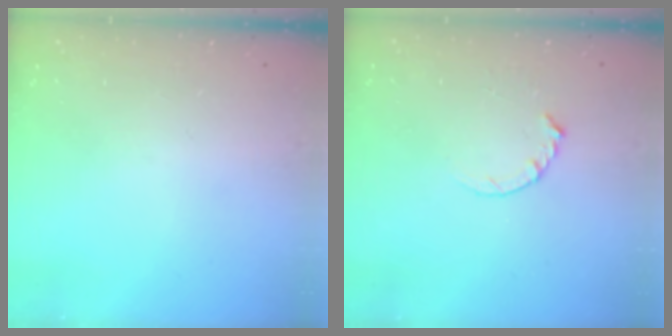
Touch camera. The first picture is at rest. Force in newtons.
{"total": 2.8, "press": 2.8, "slide": 0.4}